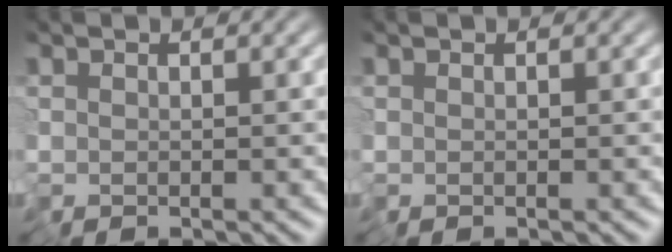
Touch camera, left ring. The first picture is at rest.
{"total": 0.0}